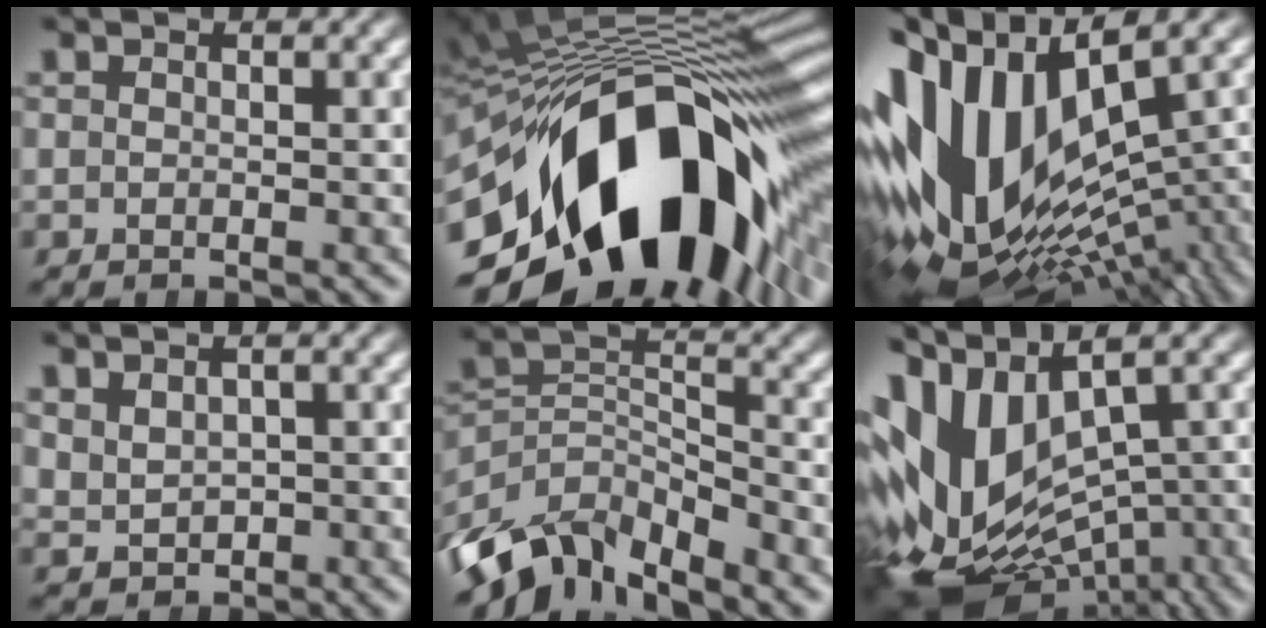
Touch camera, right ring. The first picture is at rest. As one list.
[{"total": 25.5, "force": [-6.1, 15.1, 19.7], "torque": [-0.316, -0.028, -0.081]}, {"total": 20.4, "force": [-1.1, 14.7, 14.2], "torque": [-0.293, -0.049, 0.007]}, {"total": 1.9, "force": [0.7, 1.6, 0.8], "torque": [-0.021, -0.017, 0.029]}, {"total": 9.0, "force": [-4.1, 6.2, 5.1], "torque": [-0.102, -0.052, -0.049]}, {"total": 20.6, "force": [-5.2, 15.3, 12.7], "torque": [-0.279, -0.088, -0.048]}]